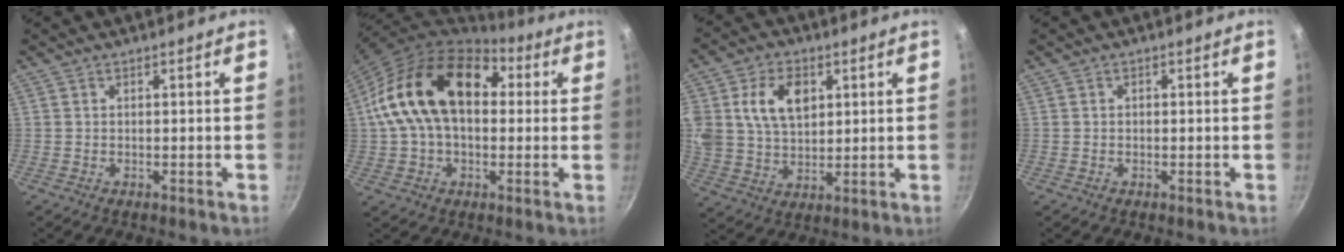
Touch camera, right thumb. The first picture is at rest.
{"total": 21.7, "force": [3.6, 14.2, 16.0], "torque": [-0.257, 0.038, 0.046]}
{"total": 13.8, "force": [4.1, 9.7, 9.0], "torque": [-0.159, -0.001, 0.078]}
{"total": 0.6, "force": [0.0, 0.6, 0.3], "torque": [-0.005, 0.004, 0.002]}